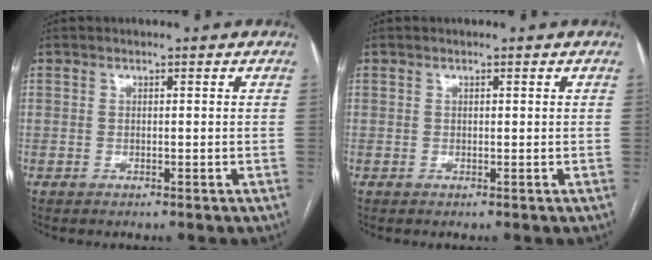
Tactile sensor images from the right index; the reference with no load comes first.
{"total": 0.0}